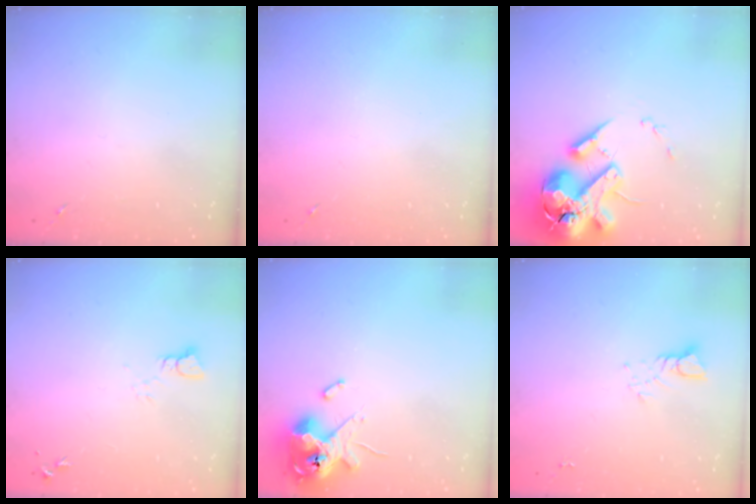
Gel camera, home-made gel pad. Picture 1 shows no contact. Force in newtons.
{"total": 0.0}
{"total": 20.7, "press": 20.4, "slide": 3.5}
{"total": 2.2, "press": 2.2, "slide": 0.2}
{"total": 14.6, "press": 14.4, "slide": 2.8}
{"total": 3.8, "press": 3.8, "slide": 0.3}